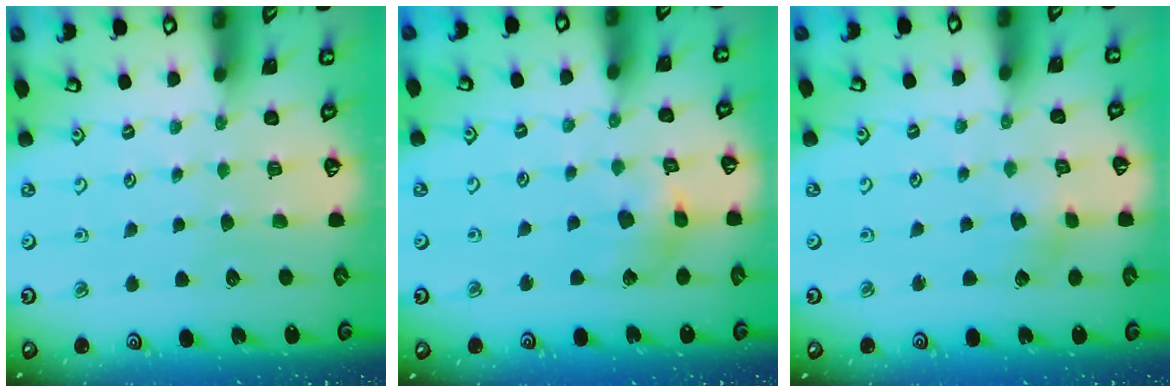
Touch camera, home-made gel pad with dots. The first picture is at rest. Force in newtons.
{"total": 7.8, "press": 7.7, "slide": 1.0}
{"total": 2.6, "press": 2.6, "slide": 0.4}